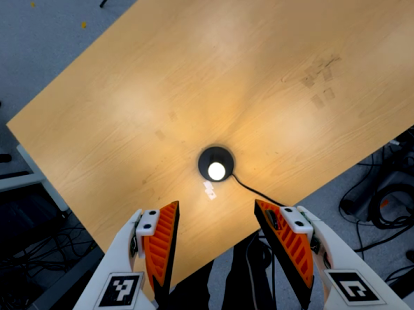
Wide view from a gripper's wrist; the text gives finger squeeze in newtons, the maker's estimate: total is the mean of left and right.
{"total": 0.0}